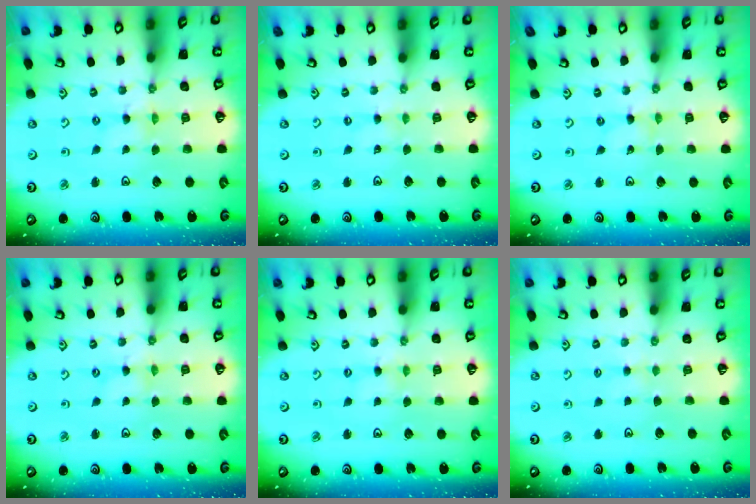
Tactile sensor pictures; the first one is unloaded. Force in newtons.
{"total": 0.5, "press": 0.5, "slide": 0.1}
{"total": 0.0}
{"total": 1.1, "press": 1.1, "slide": 0.1}
{"total": 2.0, "press": 2.0, "slide": 0.4}
{"total": 1.9, "press": 1.9, "slide": 0.4}